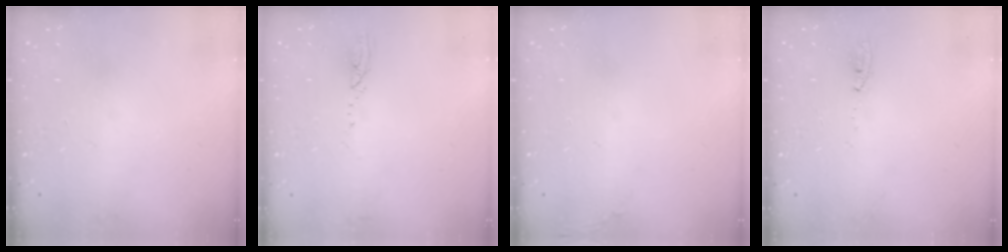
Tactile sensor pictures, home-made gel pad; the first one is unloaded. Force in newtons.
{"total": 2.4, "press": 2.4, "slide": 0.3}
{"total": 7.0, "press": 4.6, "slide": 5.3}
{"total": 3.4, "press": 2.9, "slide": 1.7}